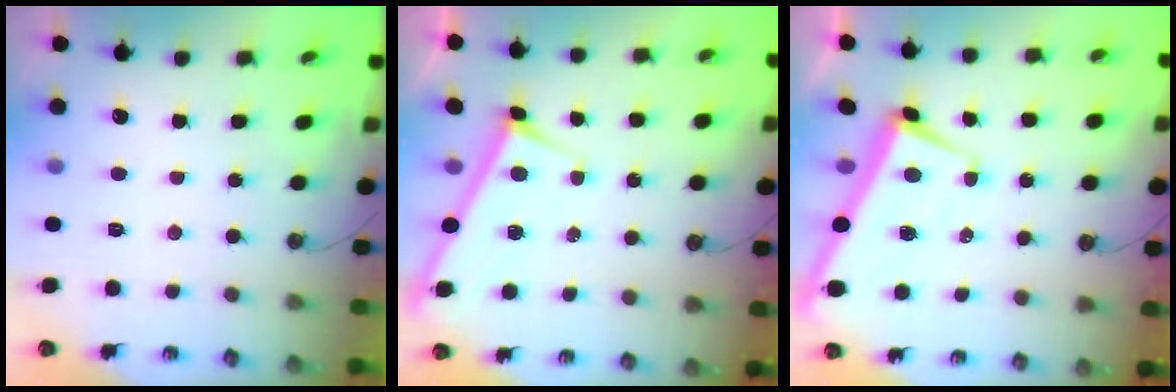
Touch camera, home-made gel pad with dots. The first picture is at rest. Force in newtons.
{"total": 3.1, "press": 3.1, "slide": 0.3}
{"total": 2.4, "press": 2.3, "slide": 0.7}